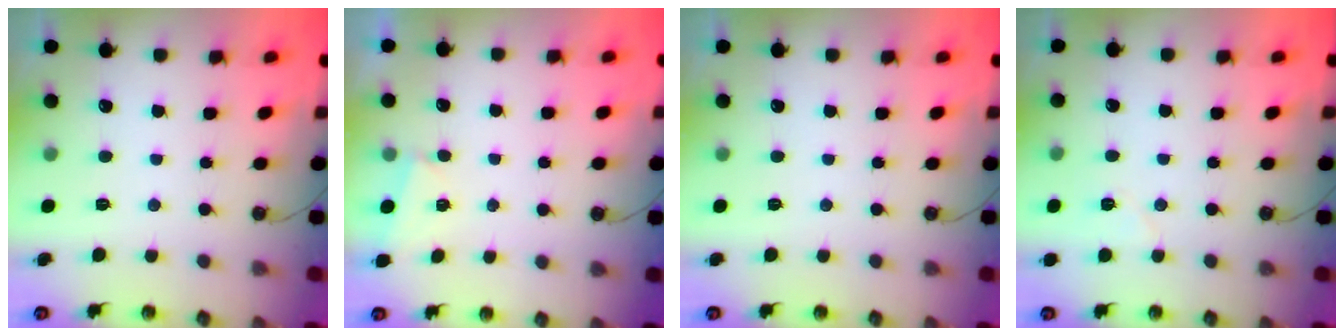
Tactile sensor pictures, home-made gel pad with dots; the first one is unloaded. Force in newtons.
{"total": 2.6, "press": 1.3, "slide": 2.2}
{"total": 0.0}
{"total": 4.6, "press": 4.3, "slide": 1.6}